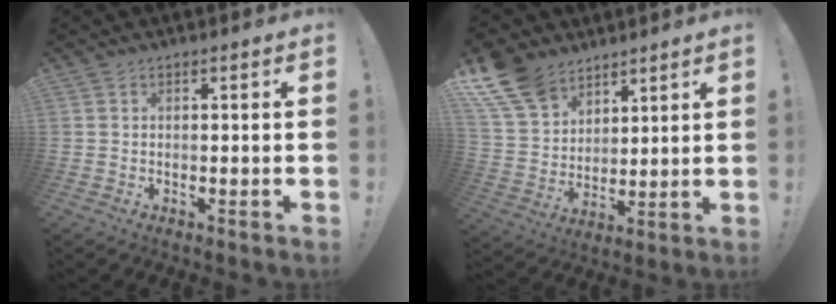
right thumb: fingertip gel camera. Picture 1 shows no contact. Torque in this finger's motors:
{"motor_torque": [1.14, 1.16, 0.14, 0.03, 0.03]}